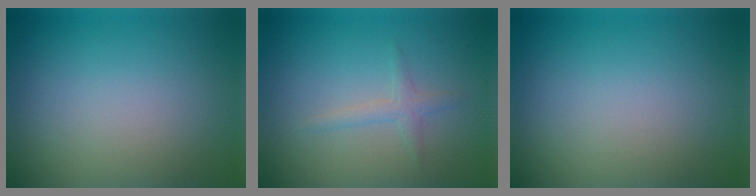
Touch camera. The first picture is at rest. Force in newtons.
{"total": 1.5, "press": 1.5, "slide": 0.0}
{"total": 0.0}